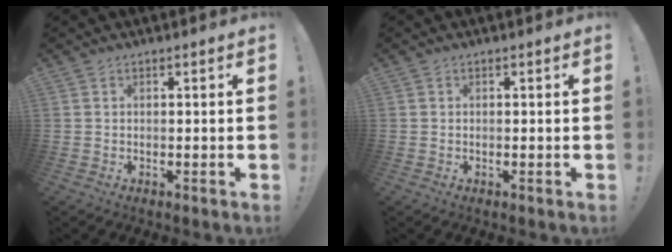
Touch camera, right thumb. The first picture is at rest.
{"total": 0.0}